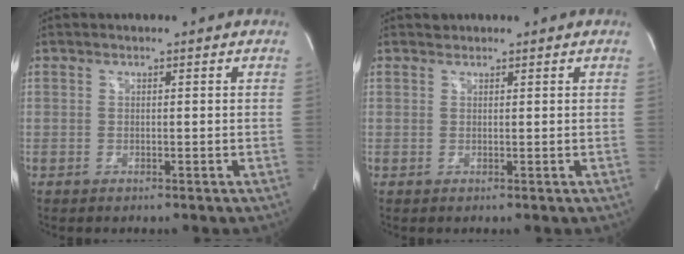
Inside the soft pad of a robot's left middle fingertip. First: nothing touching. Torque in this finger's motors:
{"motor_torque": [0.03, 0.00, -0.02, -0.01]}